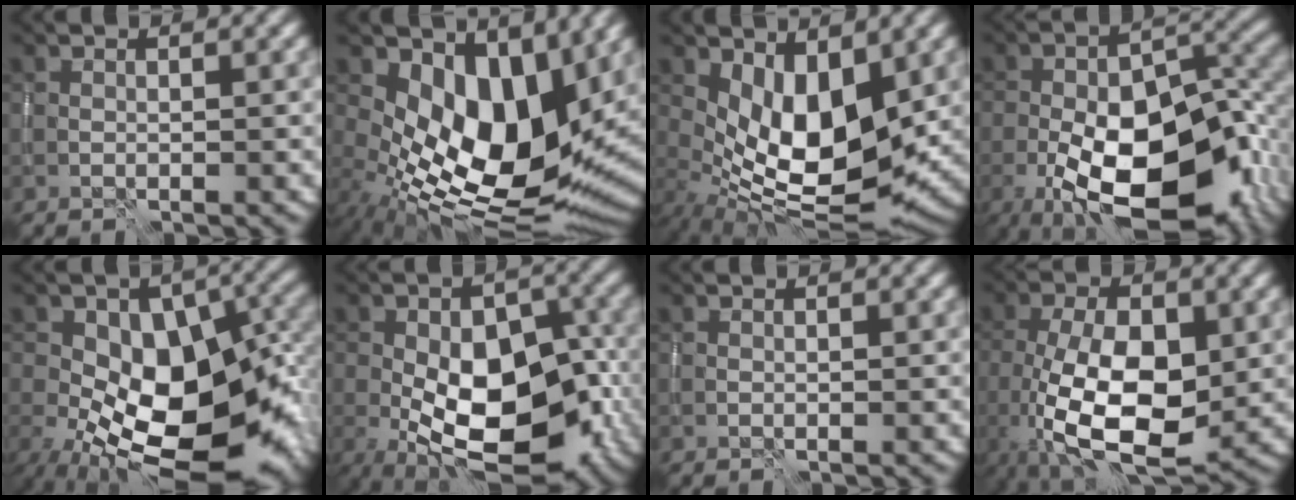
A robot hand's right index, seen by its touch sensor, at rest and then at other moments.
{"total": 12.4, "force": [2.0, 6.8, 10.2], "torque": [-0.177, -0.015, 0.037]}
{"total": 8.5, "force": [0.7, 4.2, 7.4], "torque": [-0.131, -0.016, 0.018]}
{"total": 16.7, "force": [-6.5, 8.1, 13.1], "torque": [-0.189, -0.025, -0.099]}
{"total": 15.3, "force": [-4.4, 8.4, 12.0], "torque": [-0.176, -0.015, -0.071]}
{"total": 13.7, "force": [-4.1, 7.3, 10.9], "torque": [-0.159, -0.007, -0.064]}
{"total": 0.0}
{"total": 10.8, "force": [-2.1, 5.2, 9.2], "torque": [-0.166, -0.012, -0.035]}